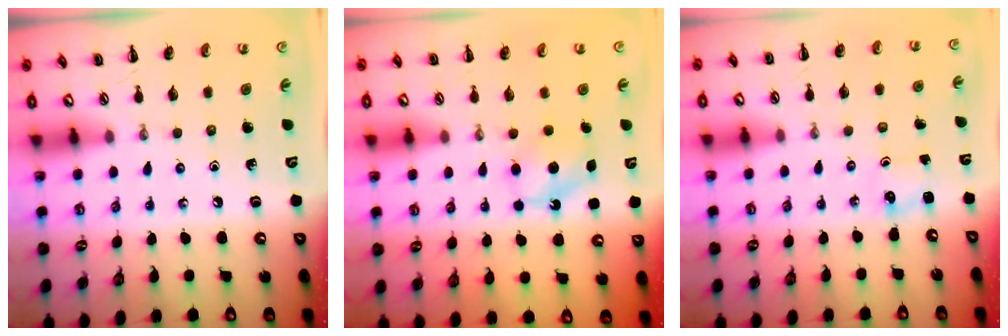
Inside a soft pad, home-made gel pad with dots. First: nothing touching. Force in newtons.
{"total": 7.0, "press": 6.8, "slide": 1.6}
{"total": 1.1, "press": 1.0, "slide": 0.1}